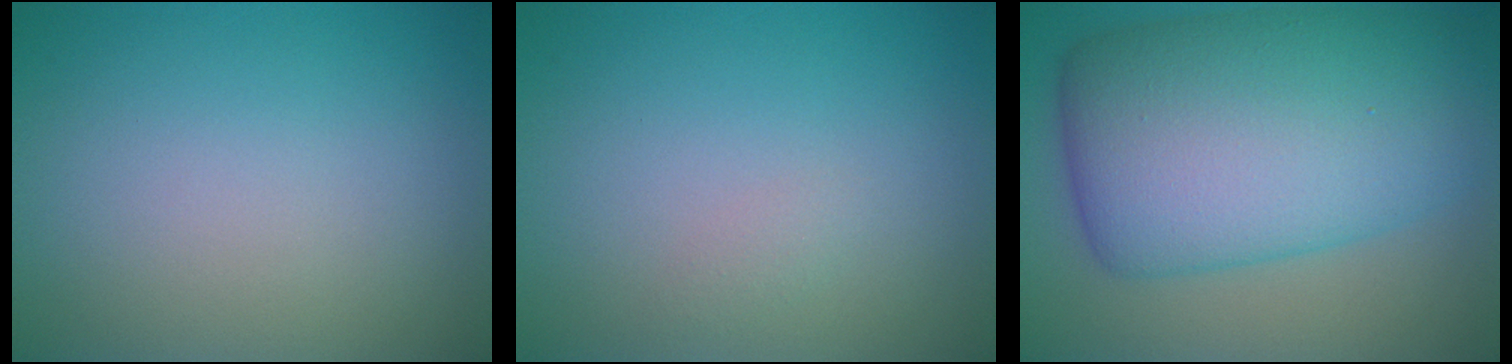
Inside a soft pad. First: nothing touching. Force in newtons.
{"total": 0.6, "press": 0.6, "slide": 0.0}
{"total": 13.6, "press": 13.6, "slide": 0.2}